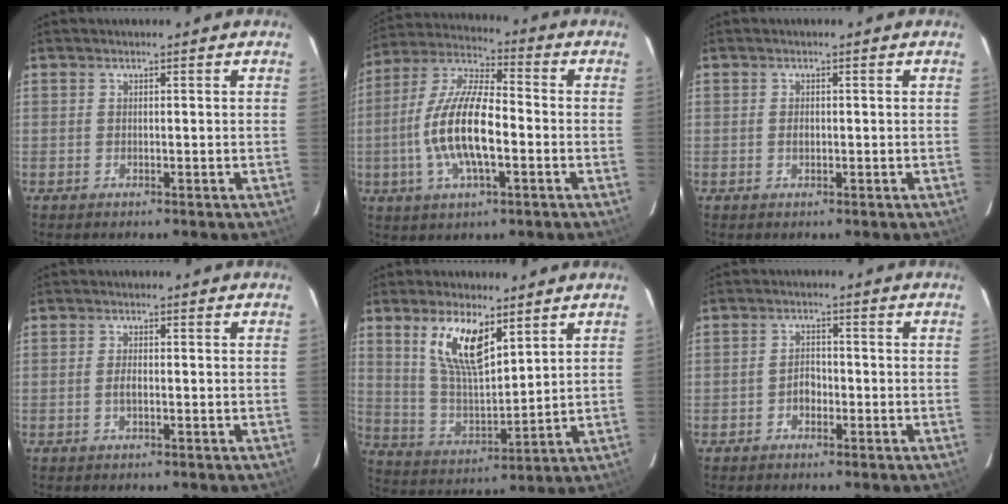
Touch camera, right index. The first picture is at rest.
{"total": 15.1, "force": [-3.0, 5.3, 13.8], "torque": [-0.280, 0.000, -0.060]}
{"total": 1.0, "force": [-0.1, 0.8, 0.5], "torque": [-0.008, -0.001, -0.001]}
{"total": 1.4, "force": [-0.4, 0.6, 1.2], "torque": [-0.024, -0.001, -0.007]}
{"total": 12.0, "force": [6.7, 4.4, 8.9], "torque": [-0.169, 0.003, 0.138]}
{"total": 2.5, "force": [-1.2, 1.9, 1.3], "torque": [-0.024, 0.009, -0.020]}